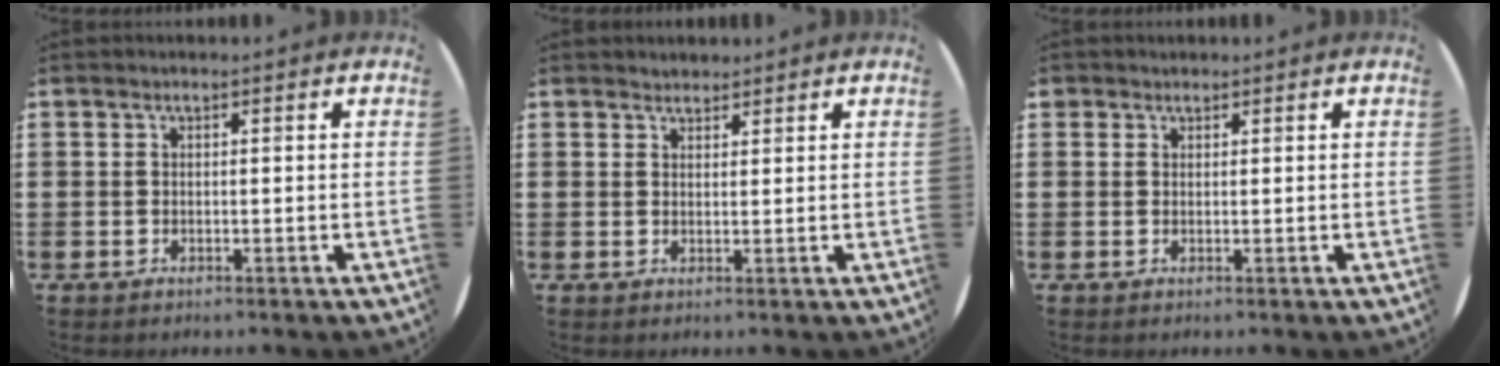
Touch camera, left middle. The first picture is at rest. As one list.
[{"total": 1.5, "force": [1.5, 0.4, 0.0], "torque": [-0.001, 0.003, 0.029]}, {"total": 0.8, "force": [0.7, 0.4, -0.1], "torque": [0.001, 0.003, 0.014]}]